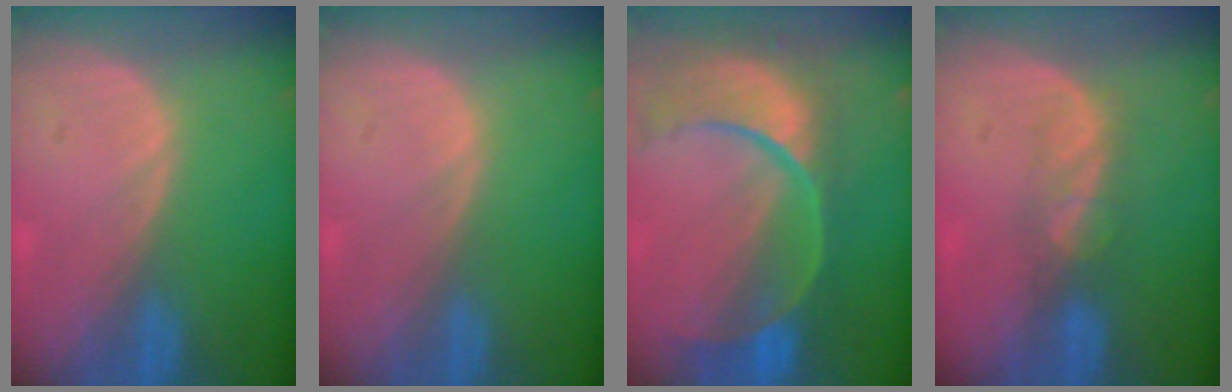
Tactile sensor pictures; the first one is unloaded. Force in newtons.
{"total": 0.0}
{"total": 12.3, "press": 9.9, "slide": 7.3}
{"total": 3.7, "press": 3.4, "slide": 1.5}